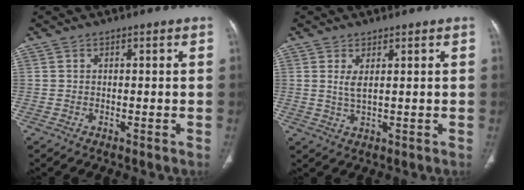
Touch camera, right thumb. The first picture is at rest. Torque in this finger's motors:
{"motor_torque": [-0.25, 0.26, 0.07, 0.09, -0.06]}